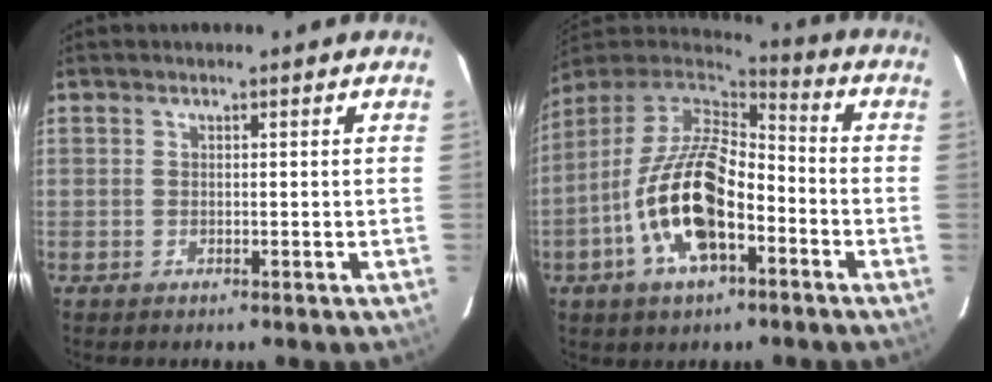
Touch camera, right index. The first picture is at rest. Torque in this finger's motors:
{"motor_torque": [2.14, 0.00, 1.06, 0.17]}